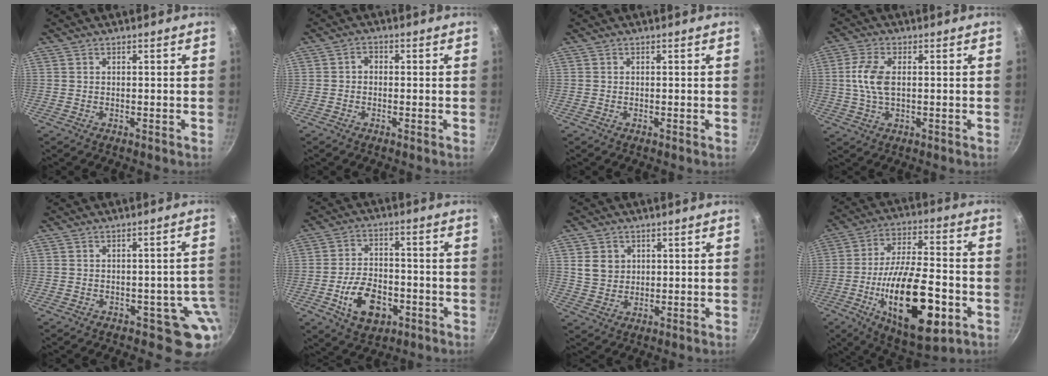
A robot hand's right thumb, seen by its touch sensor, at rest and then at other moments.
{"total": 1.9, "force": [-0.4, 1.6, 1.0], "torque": [-0.013, 0.010, -0.011]}
{"total": 0.0}
{"total": 7.0, "force": [0.6, 3.7, 5.9], "torque": [-0.123, 0.008, 0.009]}
{"total": 6.7, "force": [-1.9, 4.8, 4.2], "torque": [0.013, 0.016, -0.021]}
{"total": 11.8, "force": [-4.2, 7.5, 8.1], "torque": [-0.116, 0.025, -0.067]}
{"total": 5.4, "force": [1.5, 4.6, 2.4], "torque": [-0.023, -0.003, 0.032]}
{"total": 24.1, "force": [-7.4, 9.9, 20.7], "torque": [-0.332, 0.025, -0.112]}